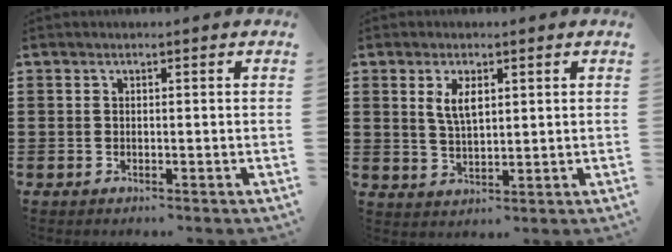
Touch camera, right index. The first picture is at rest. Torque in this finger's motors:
{"motor_torque": [0.43, -0.38, 0.28, 0.11]}